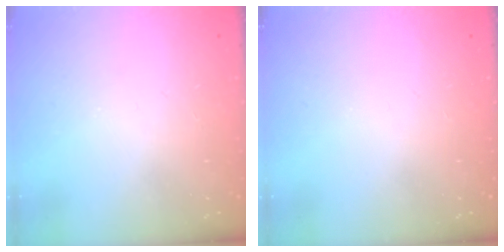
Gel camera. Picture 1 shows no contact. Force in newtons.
{"total": 0.0}